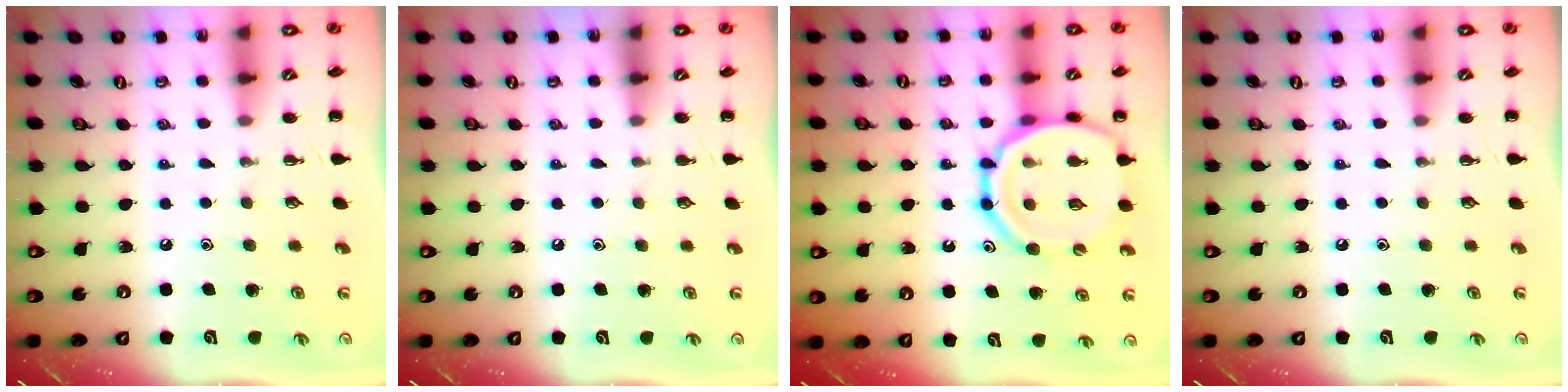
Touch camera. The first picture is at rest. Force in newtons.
{"total": 0.0}
{"total": 16.9, "press": 16.6, "slide": 3.1}
{"total": 0.0}